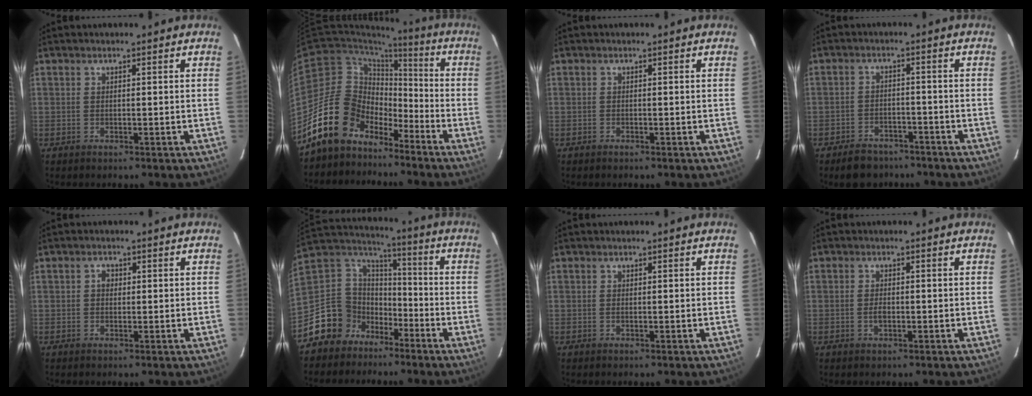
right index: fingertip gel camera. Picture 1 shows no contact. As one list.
[{"total": 15.1, "force": [-11.2, 9.3, 4.0], "torque": [-0.089, 0.031, -0.194]}, {"total": 0.0}, {"total": 7.9, "force": [-6.3, 4.2, 2.2], "torque": [-0.060, 0.013, -0.085]}, {"total": 1.4, "force": [0.1, 1.3, 0.6], "torque": [-0.009, 0.007, 0.000]}, {"total": 13.0, "force": [-8.1, 10.0, 1.8], "torque": [-0.067, 0.047, -0.151]}, {"total": 0.0}, {"total": 1.8, "force": [-0.4, 1.0, 1.4], "torque": [-0.028, 0.001, -0.008]}]